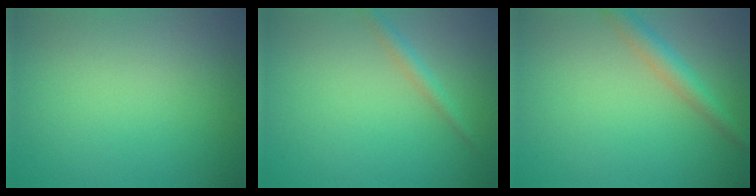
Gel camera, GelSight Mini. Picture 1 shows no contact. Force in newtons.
{"total": 1.4, "press": 1.4, "slide": 0.1}
{"total": 2.5, "press": 2.5, "slide": 0.1}